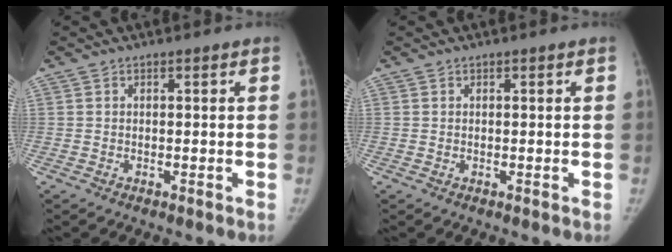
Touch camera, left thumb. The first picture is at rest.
{"total": 0.0}